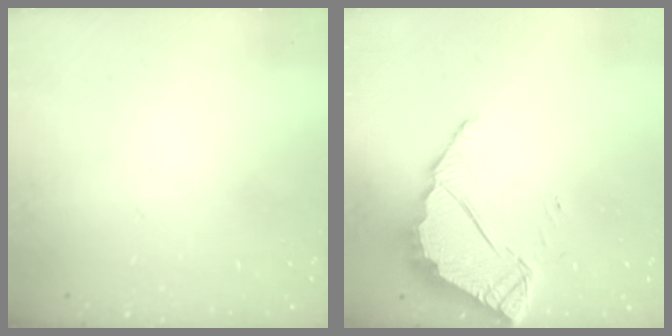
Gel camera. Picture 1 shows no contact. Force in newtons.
{"total": 6.8, "press": 6.8, "slide": 0.1}